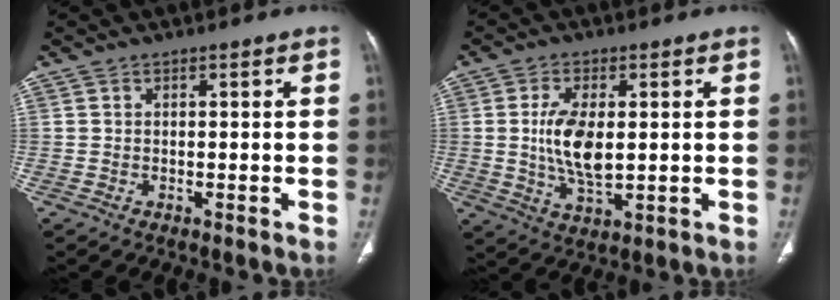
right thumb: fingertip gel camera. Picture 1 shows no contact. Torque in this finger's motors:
{"motor_torque": [1.26, 1.39, 1.04, -0.31, 0.40]}